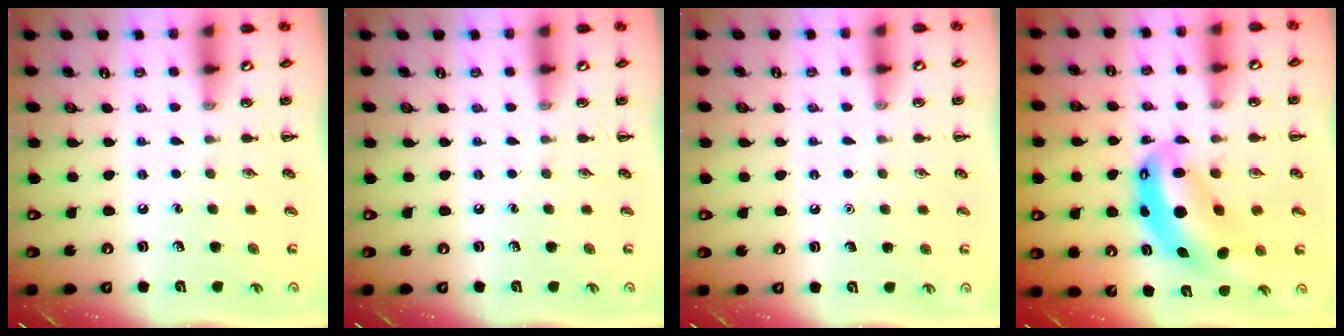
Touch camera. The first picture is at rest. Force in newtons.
{"total": 0.0}
{"total": 1.5, "press": 1.5, "slide": 0.1}
{"total": 10.9, "press": 10.6, "slide": 2.6}